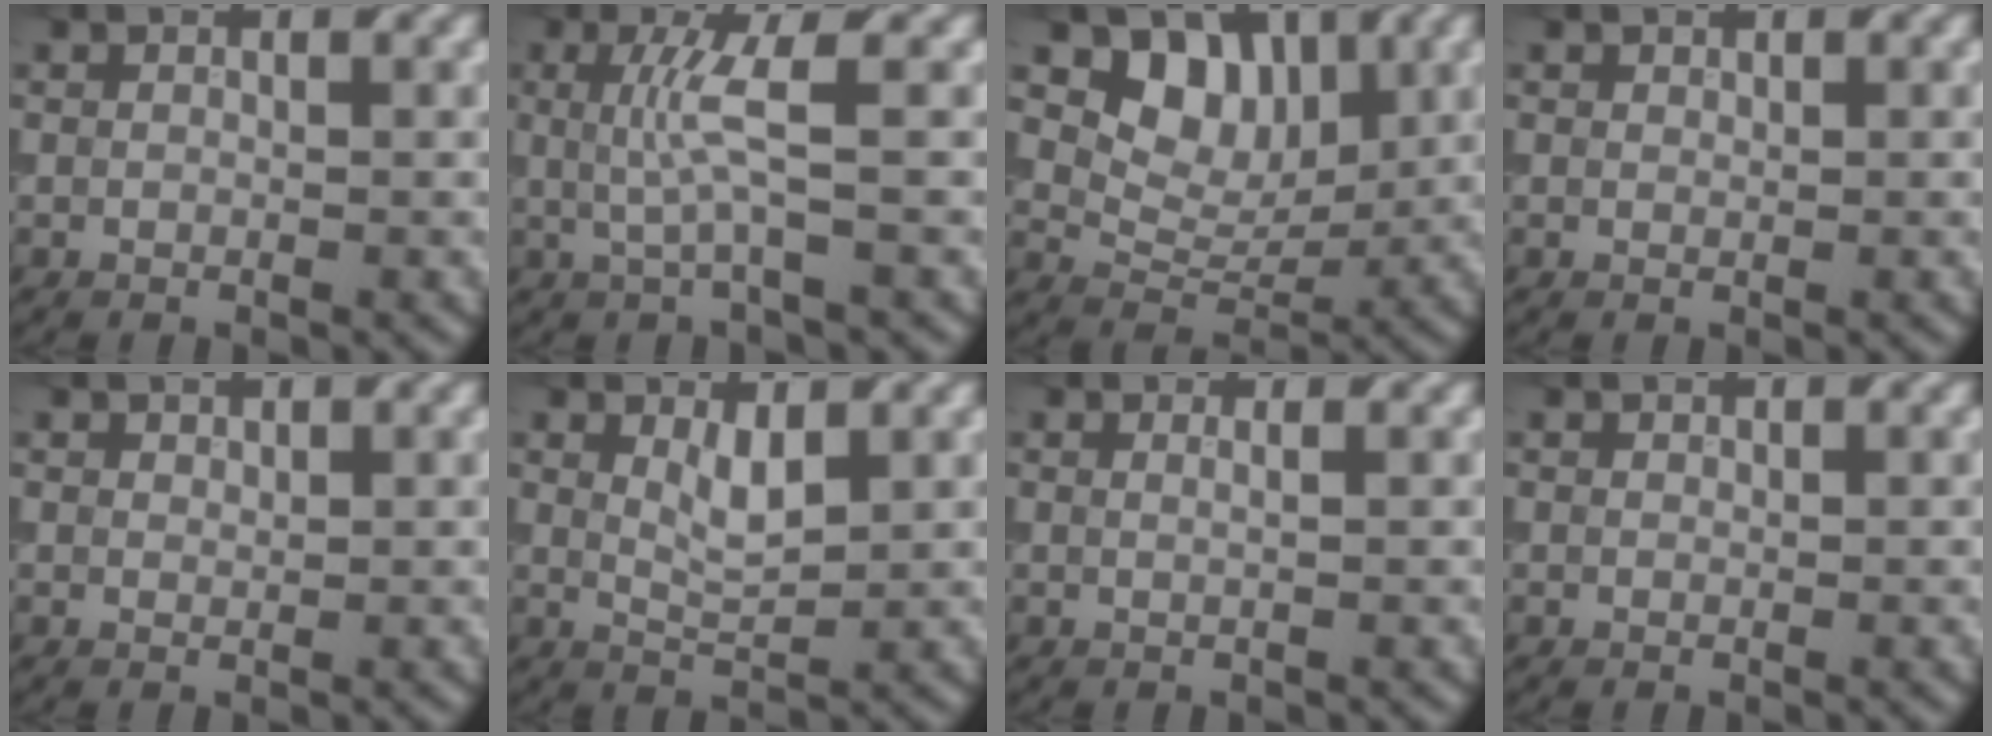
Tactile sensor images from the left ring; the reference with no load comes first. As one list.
[{"total": 2.7, "force": [-0.3, -0.3, 2.7], "torque": [-0.065, 0.004, 0.003]}, {"total": 5.1, "force": [2.2, 3.6, 2.9], "torque": [-0.038, -0.007, 0.036]}, {"total": 0.0}, {"total": 0.6, "force": [0.5, 0.2, 0.1], "torque": [-0.004, 0.002, 0.010]}, {"total": 1.8, "force": [0.6, 0.5, 1.6], "torque": [-0.037, 0.002, 0.023]}, {"total": 0.7, "force": [0.4, 0.1, 0.5], "torque": [0.002, 0.003, 0.000]}, {"total": 0.0}]